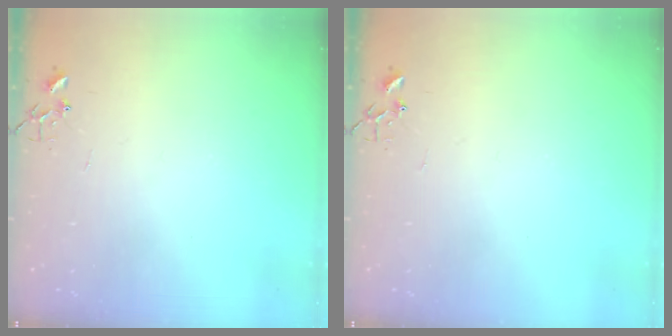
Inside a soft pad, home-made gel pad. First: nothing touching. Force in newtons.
{"total": 0.0}